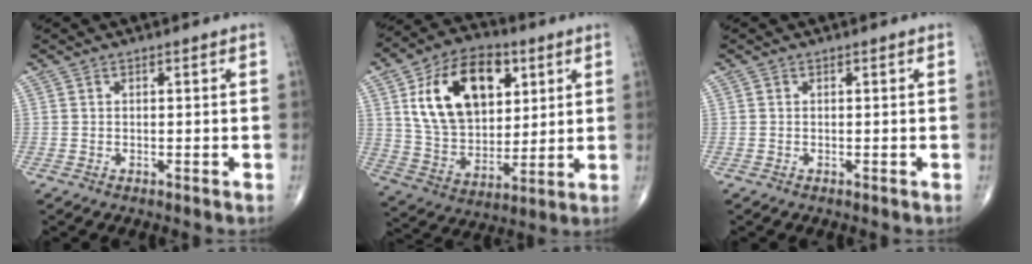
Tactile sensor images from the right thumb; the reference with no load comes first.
{"total": 20.6, "force": [7.0, 13.1, 14.3], "torque": [-0.208, -0.017, 0.127]}
{"total": 0.0}